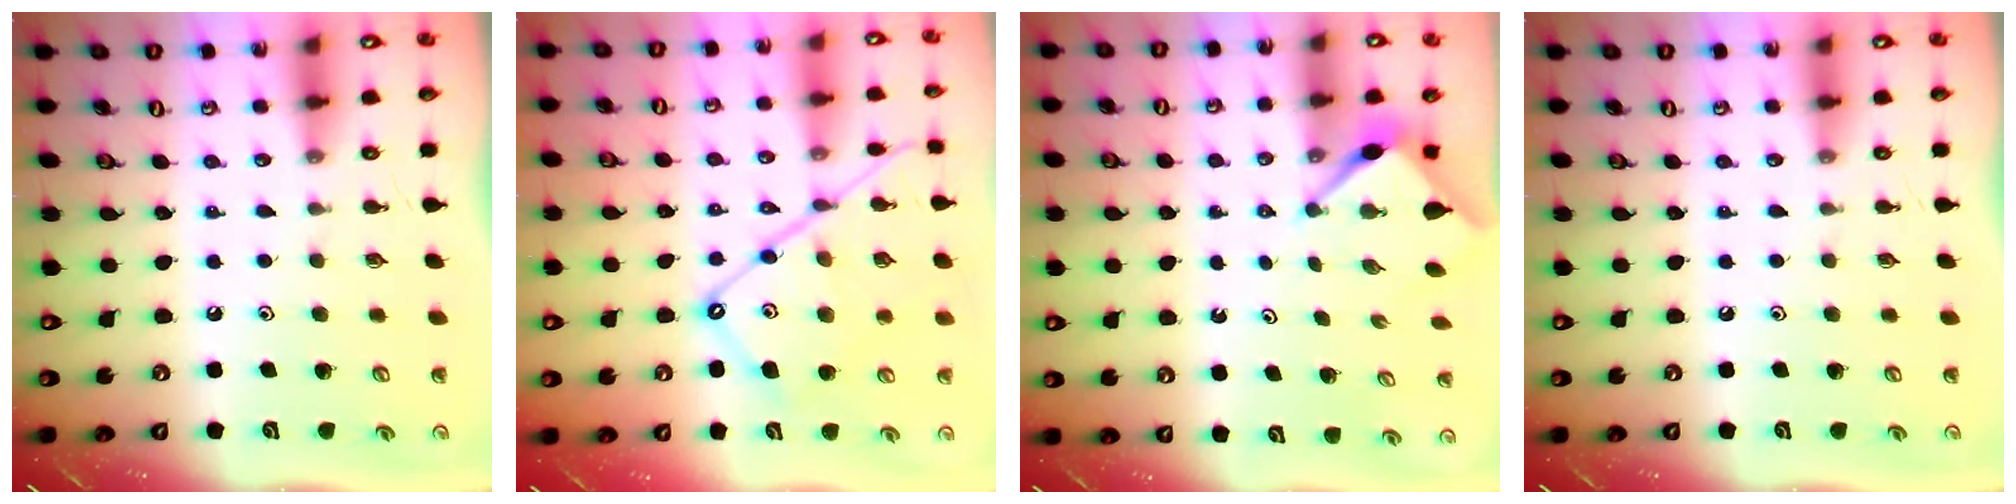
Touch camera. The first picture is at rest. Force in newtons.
{"total": 15.1, "press": 15.0, "slide": 1.5}
{"total": 2.9, "press": 2.8, "slide": 0.3}
{"total": 0.0}